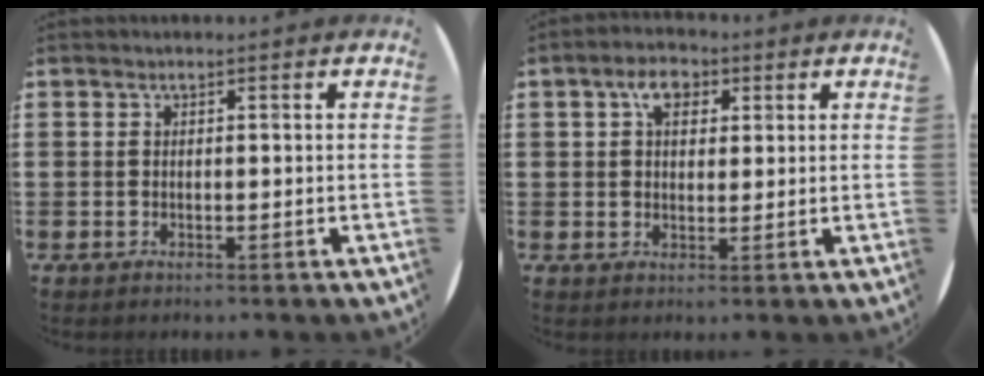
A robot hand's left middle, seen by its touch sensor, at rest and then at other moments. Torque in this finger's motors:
{"motor_torque": [0.42, -0.25, 0.11, 0.09]}